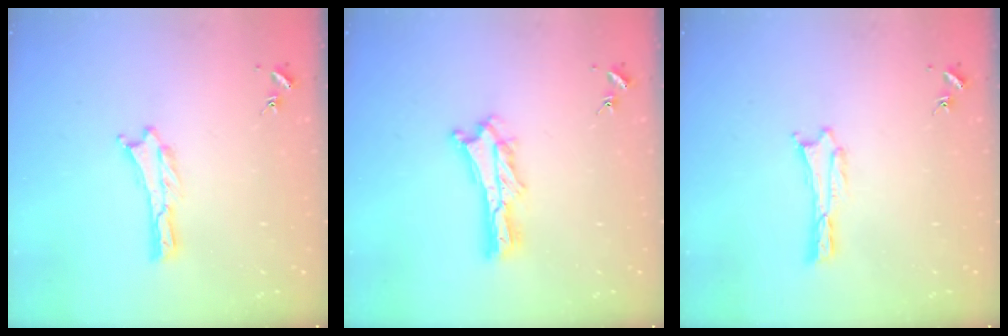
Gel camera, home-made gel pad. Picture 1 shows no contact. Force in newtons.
{"total": 3.5, "press": 3.5, "slide": 0.3}
{"total": 0.7, "press": 0.7, "slide": 0.1}